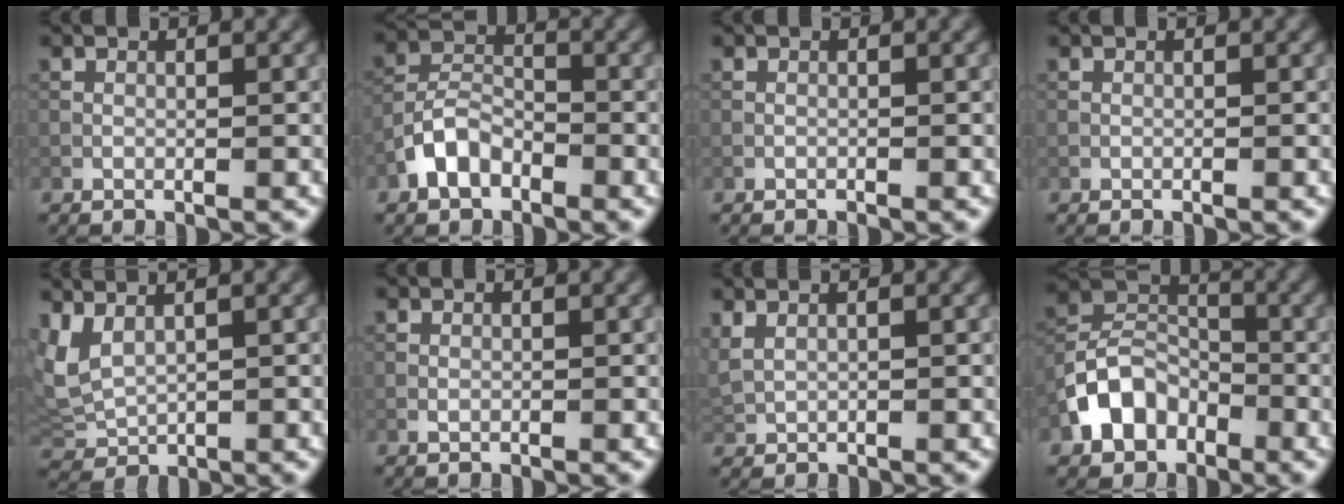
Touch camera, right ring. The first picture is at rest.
{"total": 3.6, "force": [-1.9, 2.3, 2.0], "torque": [-0.038, 0.012, -0.046]}
{"total": 0.0}
{"total": 0.0}
{"total": 4.0, "force": [2.2, 1.9, 2.8], "torque": [-0.079, 0.003, 0.049]}
{"total": 0.6, "force": [0.4, 0.2, 0.3], "torque": [-0.008, 0.003, 0.008]}
{"total": 2.2, "force": [1.8, 0.8, 1.0], "torque": [-0.026, -0.001, 0.041]}
{"total": 5.6, "force": [-2.6, 4.2, 2.7], "torque": [-0.048, 0.007, -0.063]}